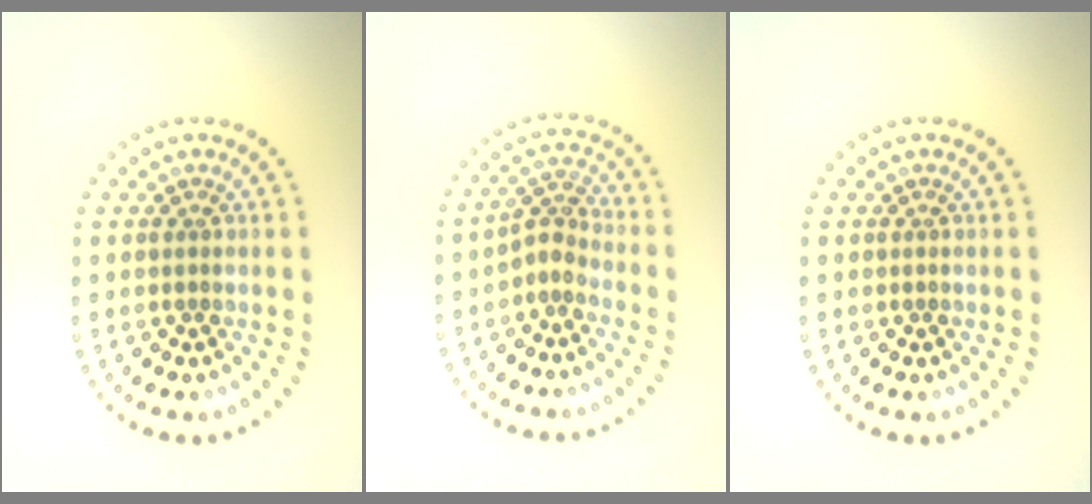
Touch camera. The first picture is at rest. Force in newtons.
{"total": 2.4, "press": 1.8, "slide": 1.6}
{"total": 0.0}